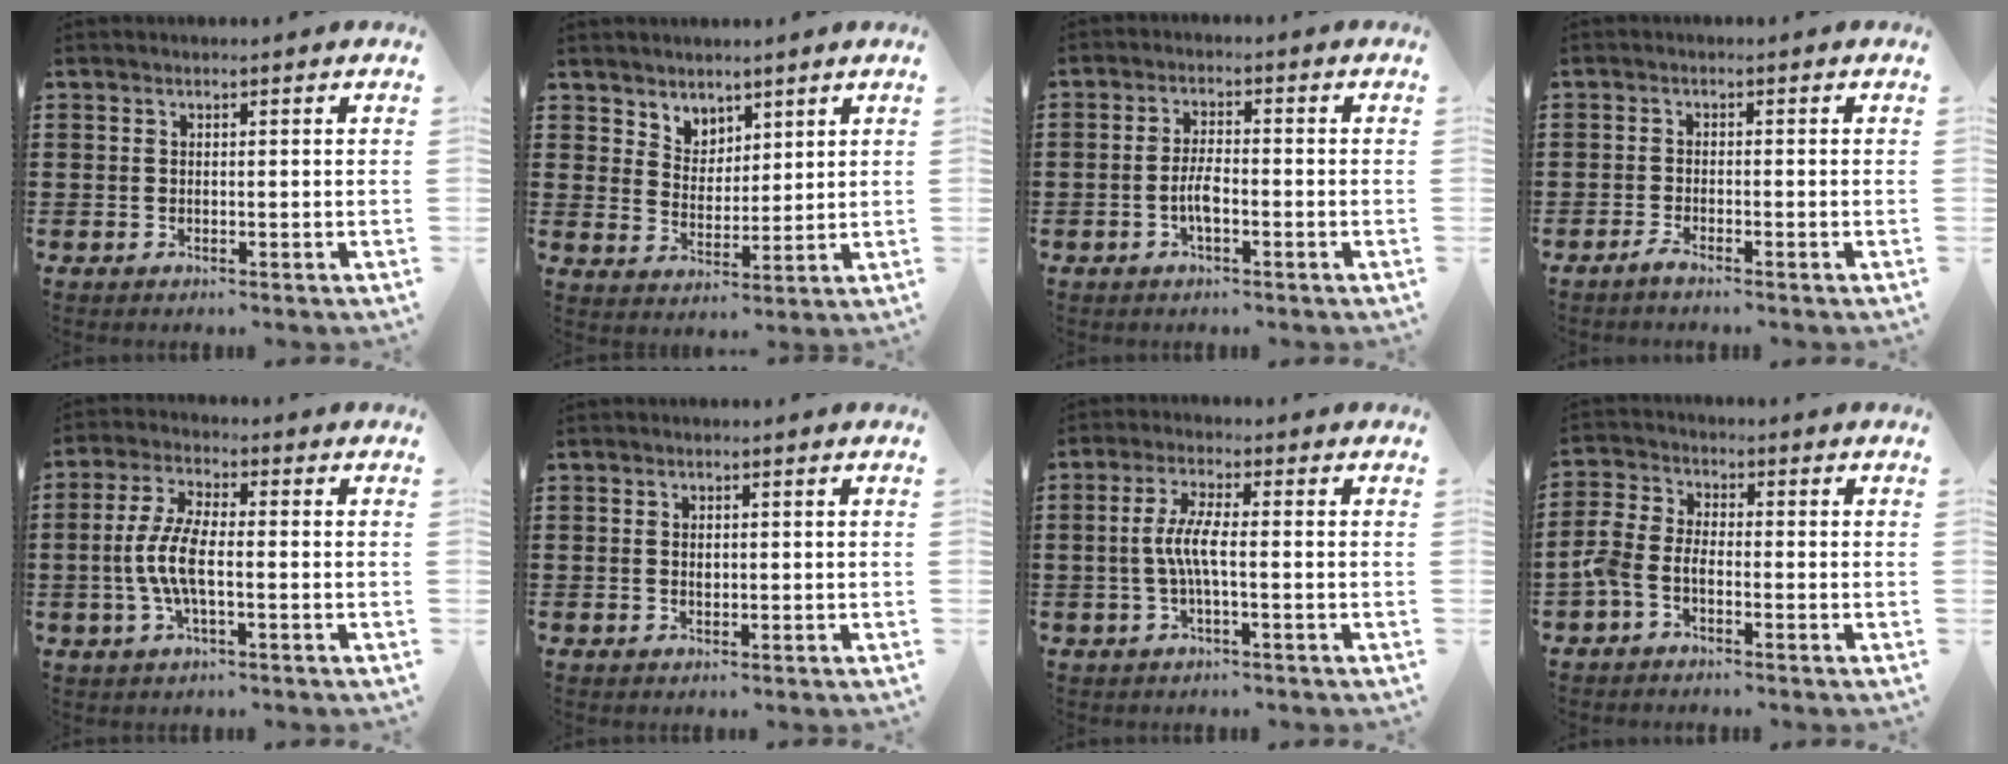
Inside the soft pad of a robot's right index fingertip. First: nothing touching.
{"total": 4.4, "force": [3.6, 2.6, -0.3], "torque": [-0.013, -0.003, 0.068]}
{"total": 3.8, "force": [-1.2, 1.1, 3.4], "torque": [-0.075, -0.001, -0.027]}
{"total": 1.5, "force": [-1.4, -0.1, 0.6], "torque": [-0.020, -0.008, -0.027]}
{"total": 6.9, "force": [-1.4, 2.4, 6.4], "torque": [-0.153, -0.010, -0.036]}
{"total": 1.2, "force": [0.1, 0.7, 1.0], "torque": [-0.021, 0.003, 0.001]}
{"total": 5.2, "force": [-0.8, 1.0, 5.0], "torque": [-0.111, -0.004, -0.025]}
{"total": 3.5, "force": [-2.4, 1.5, 2.1], "torque": [-0.065, -0.003, -0.054]}